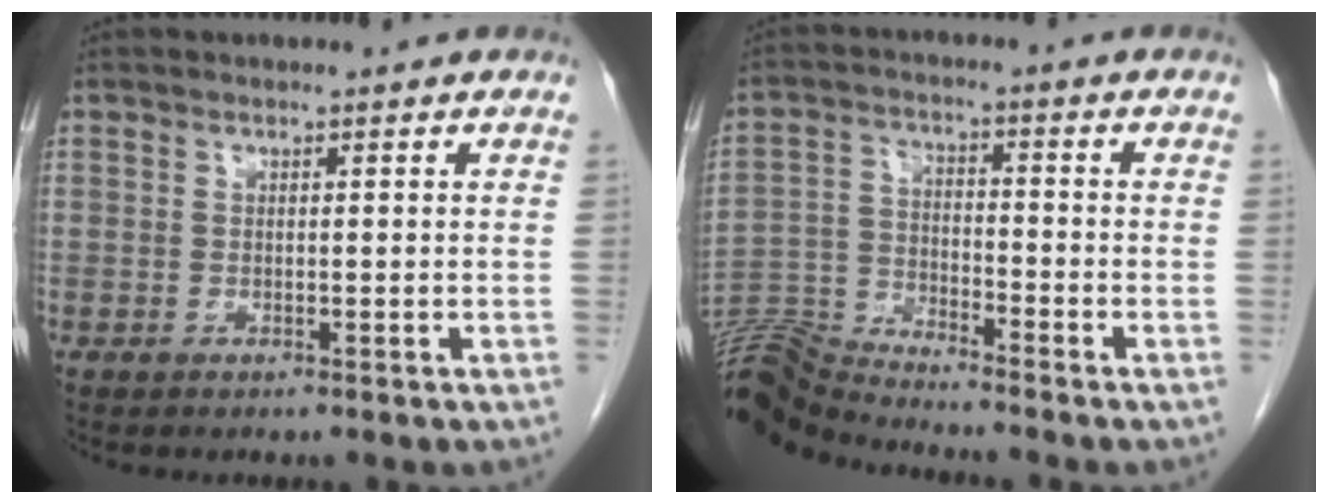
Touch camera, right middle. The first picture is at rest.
{"total": 8.4, "force": [-8.2, -1.6, 0.3], "torque": [-0.020, 0.001, -0.161]}